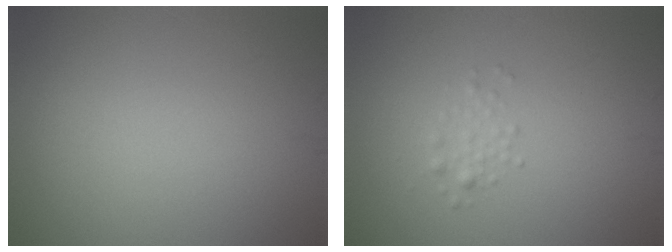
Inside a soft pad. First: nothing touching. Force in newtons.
{"total": 1.2, "press": 1.2, "slide": 0.0}